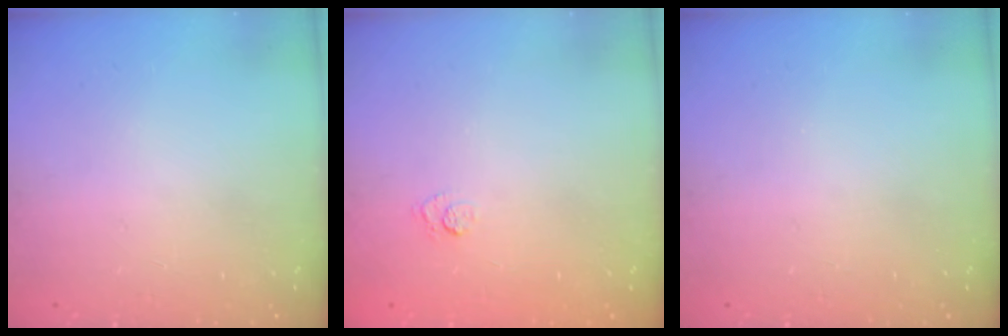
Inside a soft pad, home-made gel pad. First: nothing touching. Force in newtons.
{"total": 5.6, "press": 5.4, "slide": 1.4}
{"total": 0.0}